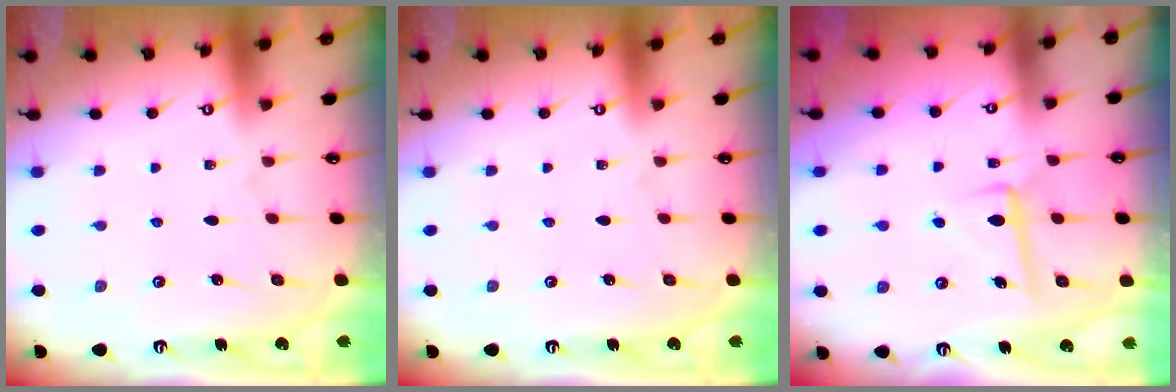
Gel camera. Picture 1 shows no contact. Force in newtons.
{"total": 0.0}
{"total": 6.2, "press": 6.0, "slide": 1.2}